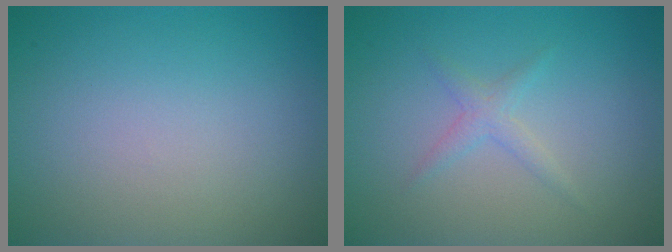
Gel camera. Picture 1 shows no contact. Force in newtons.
{"total": 1.3, "press": 1.3, "slide": 0.1}